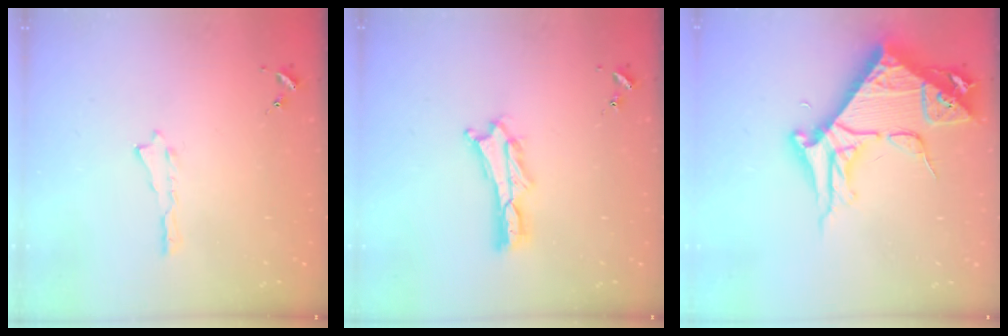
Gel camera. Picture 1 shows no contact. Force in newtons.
{"total": 2.0, "press": 2.0, "slide": 0.3}
{"total": 10.4, "press": 10.3, "slide": 1.2}